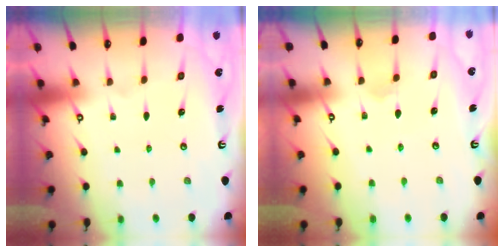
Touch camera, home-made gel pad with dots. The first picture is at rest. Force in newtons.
{"total": 2.8, "press": 2.8, "slide": 0.3}